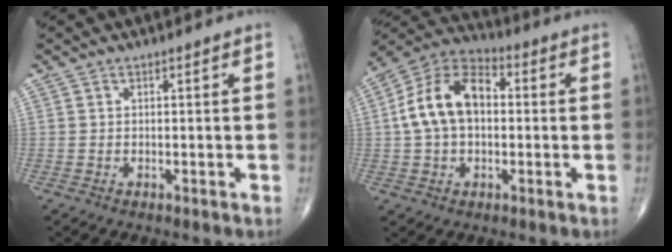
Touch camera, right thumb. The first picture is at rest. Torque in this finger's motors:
{"motor_torque": [1.09, 1.09, 0.73, -0.08, 0.46]}